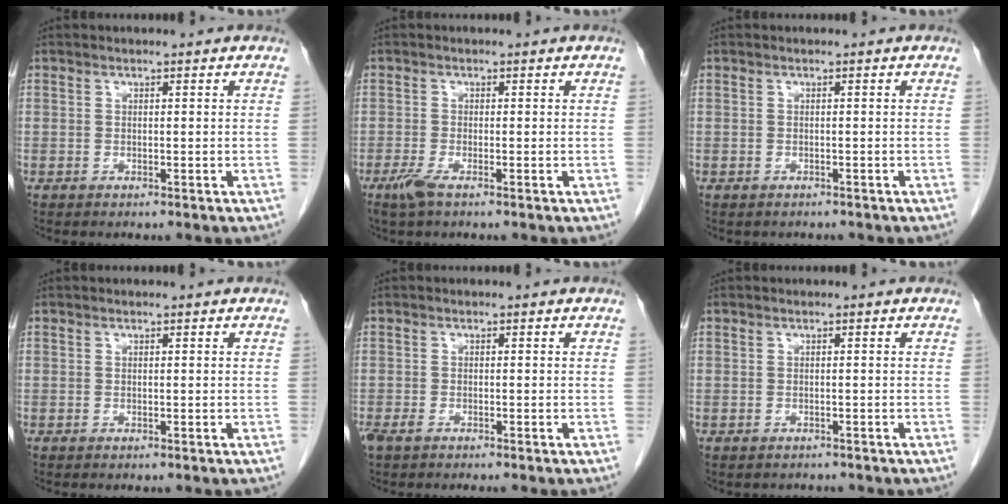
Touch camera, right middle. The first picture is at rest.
{"total": 2.3, "force": [-1.5, 0.3, 1.8], "torque": [-0.042, -0.006, -0.033]}
{"total": 1.4, "force": [-1.2, 0.7, 0.1], "torque": [-0.009, 0.001, -0.016]}
{"total": 0.0}
{"total": 2.5, "force": [-1.8, 0.7, 1.5], "torque": [-0.030, -0.006, -0.029]}
{"total": 1.6, "force": [-1.4, 0.9, -0.1], "torque": [-0.005, 0.001, -0.023]}